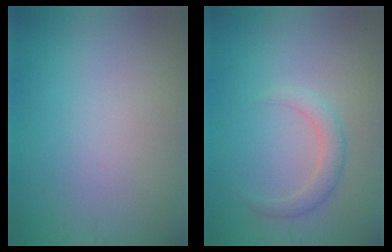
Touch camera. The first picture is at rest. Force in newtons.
{"total": 2.1, "press": 2.0, "slide": 0.2}